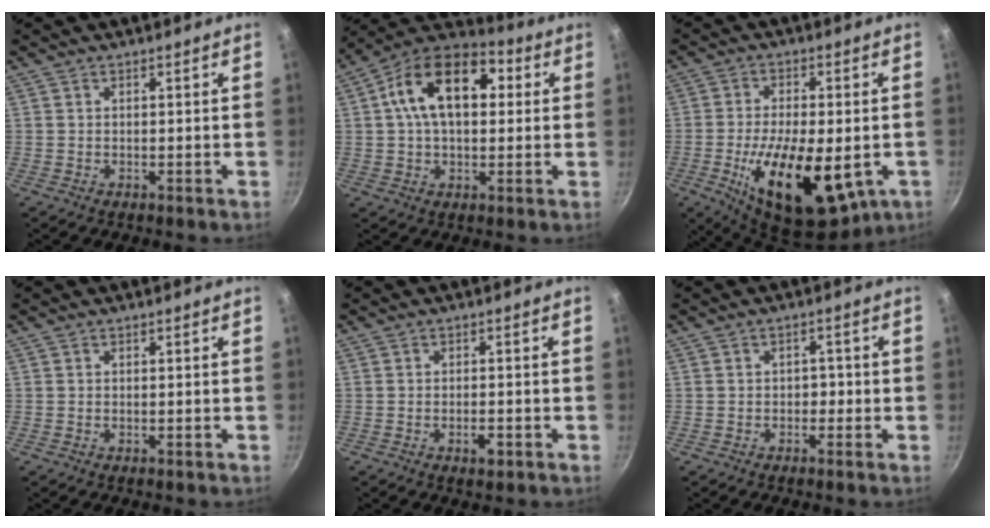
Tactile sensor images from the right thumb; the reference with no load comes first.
{"total": 17.2, "force": [3.6, 10.6, 13.1], "torque": [-0.184, 0.023, 0.037]}
{"total": 20.6, "force": [-5.4, 9.8, 17.4], "torque": [-0.279, 0.000, -0.073]}
{"total": 0.0}
{"total": 2.6, "force": [-1.2, 1.1, 2.1], "torque": [-0.030, 0.006, -0.019]}
{"total": 2.1, "force": [-0.6, 1.7, 1.1], "torque": [0.002, 0.012, -0.009]}